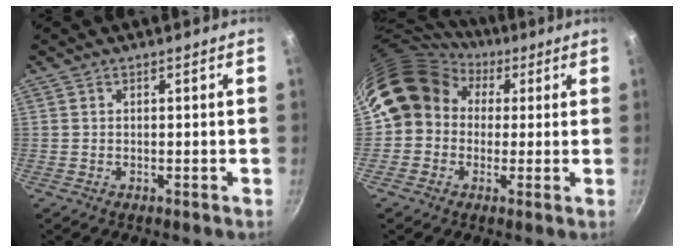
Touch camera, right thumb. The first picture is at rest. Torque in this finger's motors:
{"motor_torque": [0.67, 2.44, 0.87, -0.71, 0.33]}